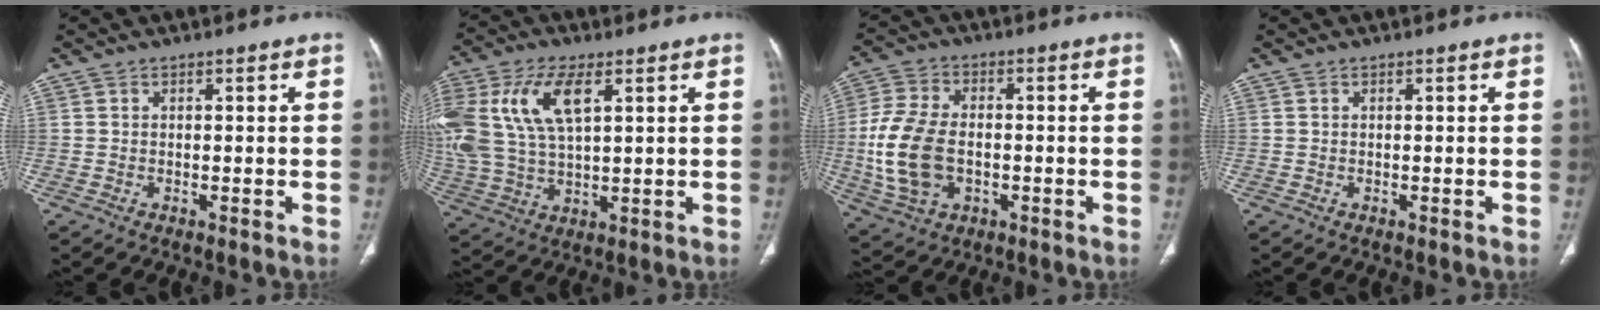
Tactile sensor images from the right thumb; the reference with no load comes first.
{"total": 20.1, "force": [6.6, 10.4, 15.9], "torque": [-0.379, 0.003, 0.126]}
{"total": 13.9, "force": [-1.6, 9.0, 10.5], "torque": [-0.220, 0.007, -0.026]}
{"total": 0.0}